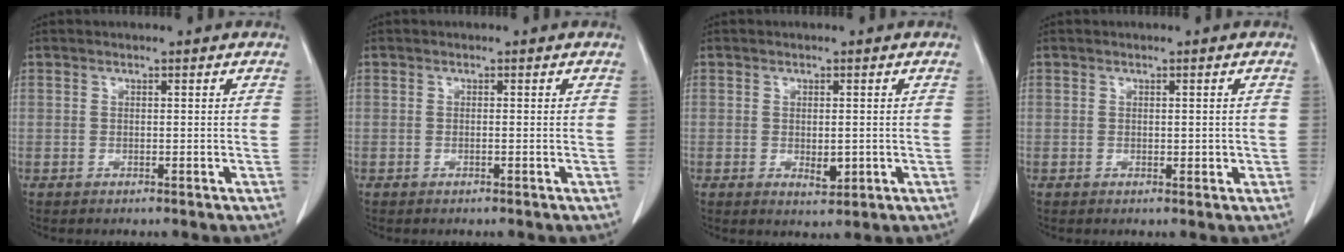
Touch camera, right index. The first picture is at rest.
{"total": 0.0}
{"total": 2.5, "force": [-0.3, 1.2, 2.2], "torque": [-0.033, -0.004, 0.005]}
{"total": 1.2, "force": [0.0, 0.7, 1.0], "torque": [-0.007, 0.000, 0.005]}